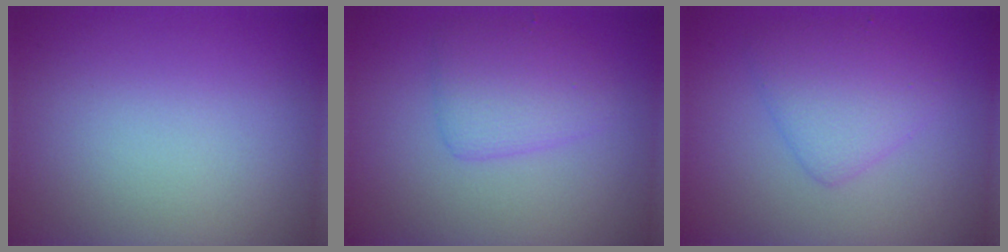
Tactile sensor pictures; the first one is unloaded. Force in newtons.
{"total": 2.8, "press": 2.8, "slide": 0.1}
{"total": 3.1, "press": 3.1, "slide": 0.1}